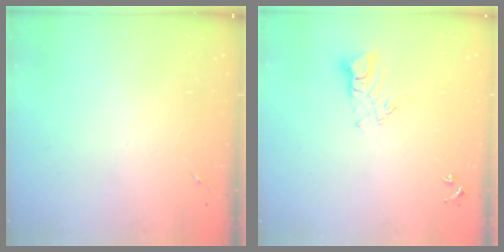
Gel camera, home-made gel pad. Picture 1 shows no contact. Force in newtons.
{"total": 7.7, "press": 7.7, "slide": 0.7}